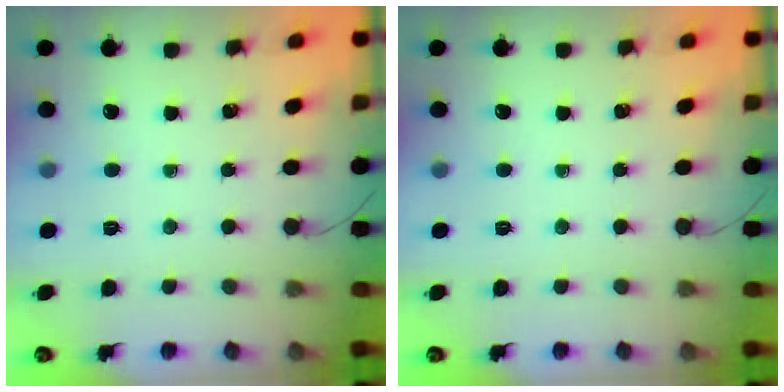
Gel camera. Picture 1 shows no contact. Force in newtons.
{"total": 0.0}